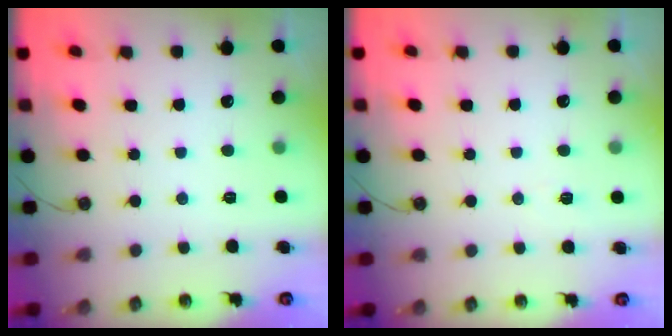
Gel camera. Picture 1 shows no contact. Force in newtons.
{"total": 5.0, "press": 4.8, "slide": 1.4}